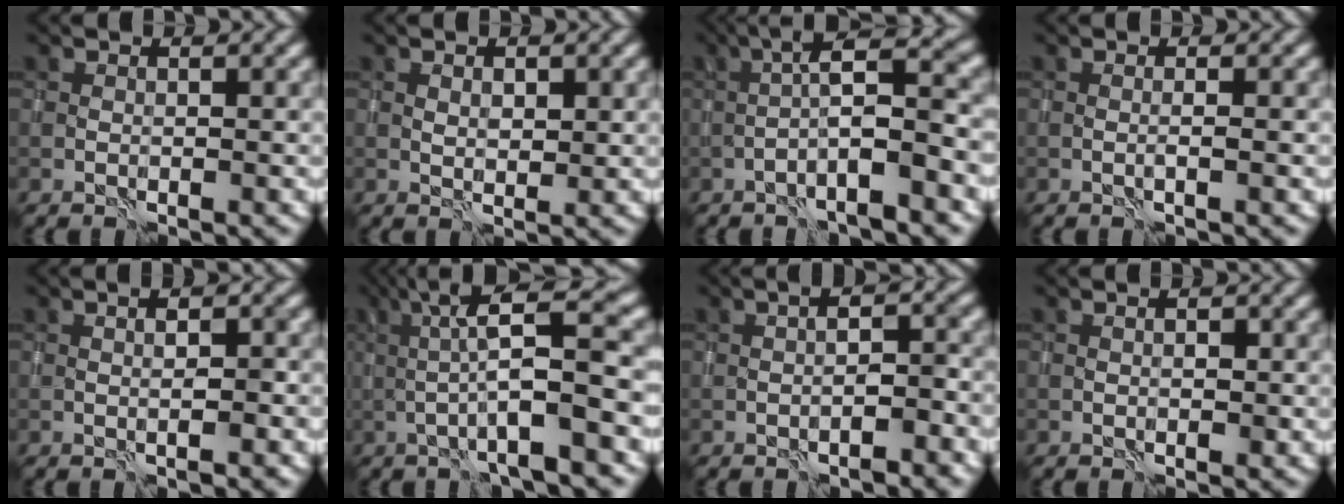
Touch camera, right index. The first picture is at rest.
{"total": 1.5, "force": [0.7, 0.8, 1.0], "torque": [-0.016, -0.004, 0.014]}
{"total": 5.7, "force": [-1.4, 0.7, 5.4], "torque": [-0.084, 0.023, -0.032]}
{"total": 0.7, "force": [0.0, 0.0, 0.7], "torque": [-0.010, -0.001, -0.003]}
{"total": 2.4, "force": [0.3, 0.6, 2.3], "torque": [-0.003, 0.003, 0.001]}
{"total": 8.6, "force": [0.4, 1.4, 8.4], "torque": [-0.128, 0.026, 0.002]}
{"total": 2.9, "force": [-1.1, 0.7, 2.6], "torque": [-0.036, 0.008, -0.015]}
{"total": 1.1, "force": [-0.1, 0.6, 0.9], "torque": [-0.010, 0.001, -0.001]}